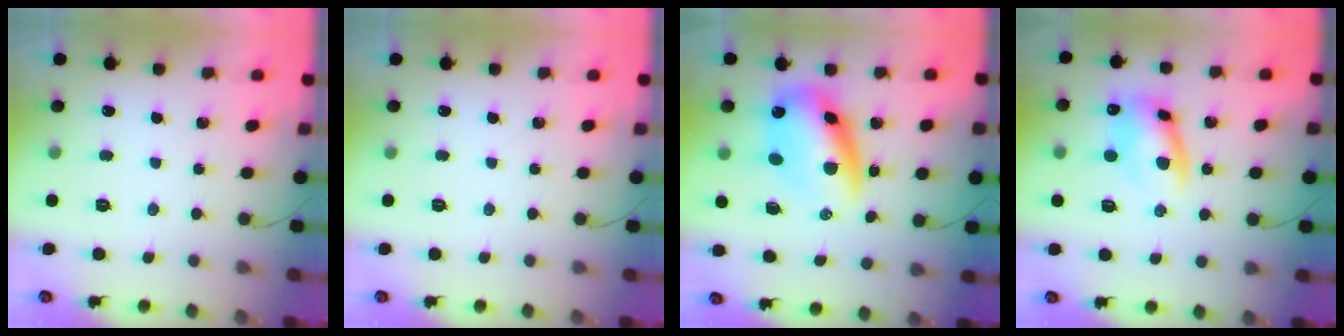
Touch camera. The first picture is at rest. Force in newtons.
{"total": 0.0}
{"total": 10.9, "press": 10.7, "slide": 2.2}
{"total": 10.8, "press": 10.6, "slide": 1.9}